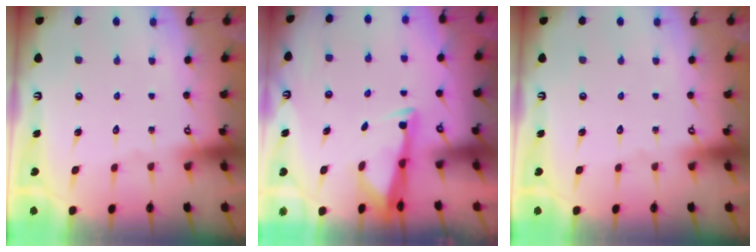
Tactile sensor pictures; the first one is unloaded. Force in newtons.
{"total": 3.3, "press": 3.2, "slide": 0.9}
{"total": 0.0}